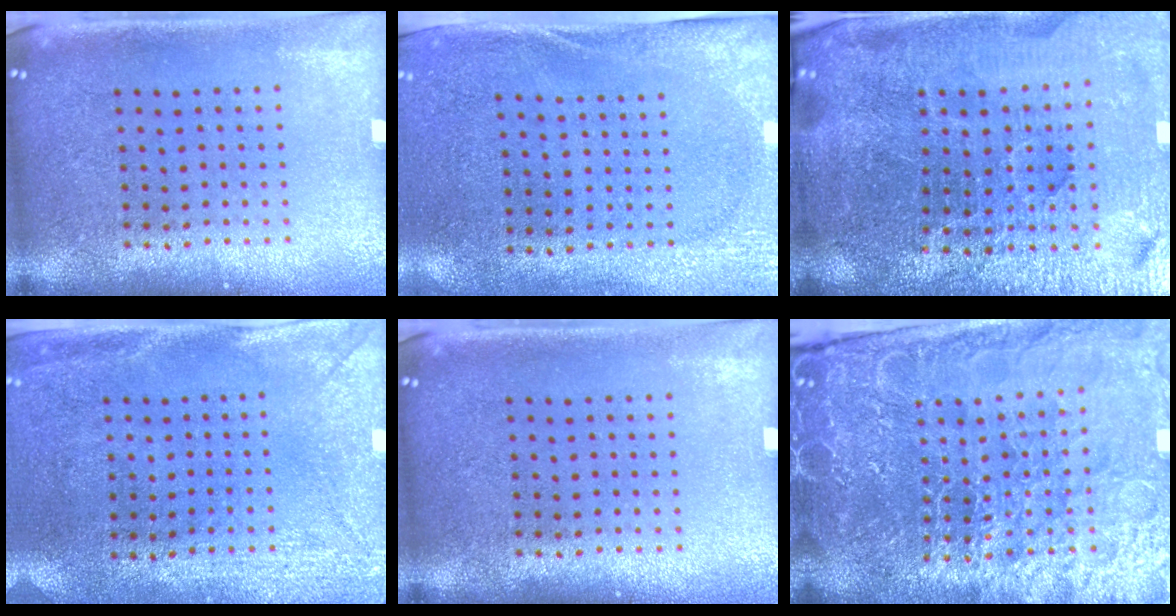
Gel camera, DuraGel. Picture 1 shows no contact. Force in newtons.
{"total": 2.8, "press": 2.2, "slide": 1.7}
{"total": 5.5, "press": 5.1, "slide": 2.0}
{"total": 2.9, "press": 2.3, "slide": 1.8}
{"total": 0.0}
{"total": 6.1, "press": 5.4, "slide": 2.8}